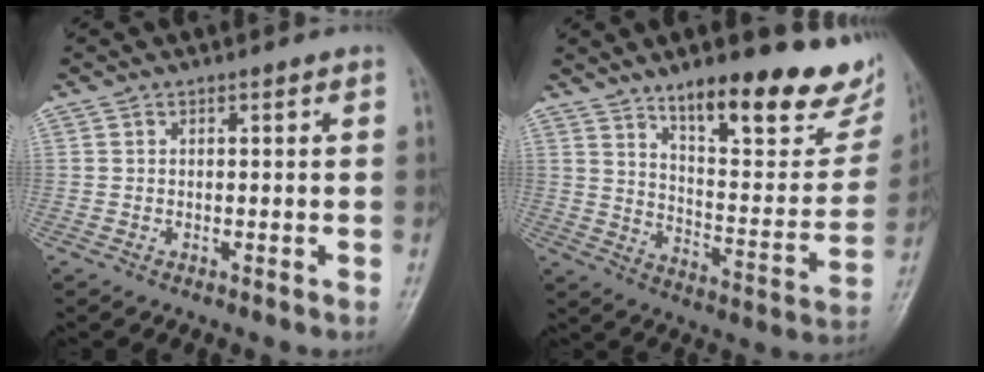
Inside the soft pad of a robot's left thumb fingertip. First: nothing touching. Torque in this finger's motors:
{"motor_torque": [1.04, 0.93, 1.45, -1.32, 0.12]}